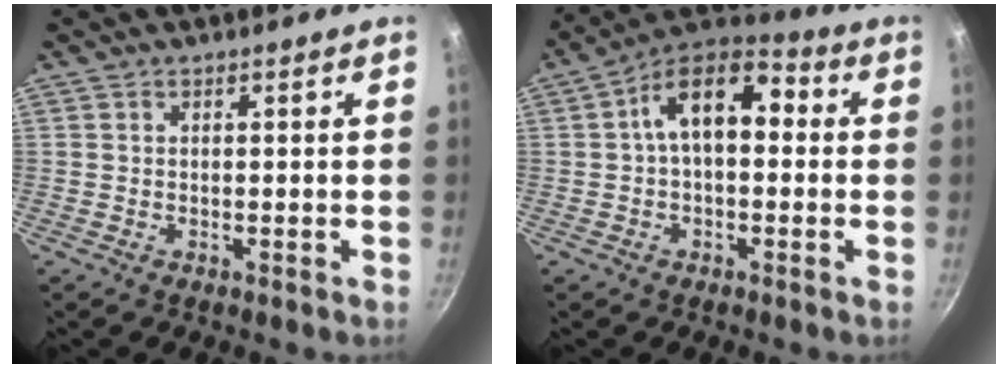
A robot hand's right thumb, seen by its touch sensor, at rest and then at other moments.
{"total": 13.0, "force": [1.6, 7.6, 10.4], "torque": [-0.139, 0.039, 0.006]}